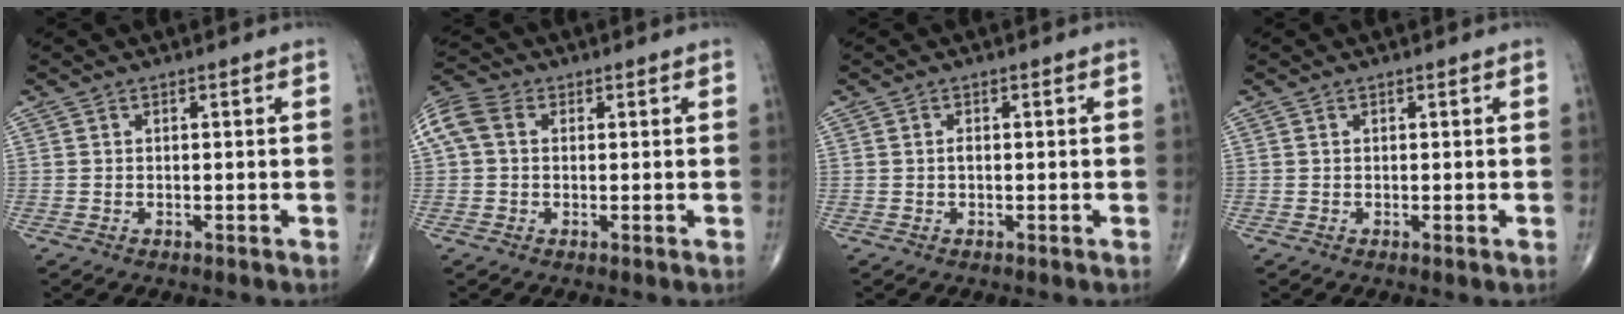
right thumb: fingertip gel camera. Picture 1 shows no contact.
{"total": 8.2, "force": [1.5, 6.2, 5.1], "torque": [-0.123, 0.030, 0.026]}
{"total": 0.6, "force": [-0.1, 0.3, 0.5], "torque": [-0.011, 0.000, -0.003]}
{"total": 0.0}